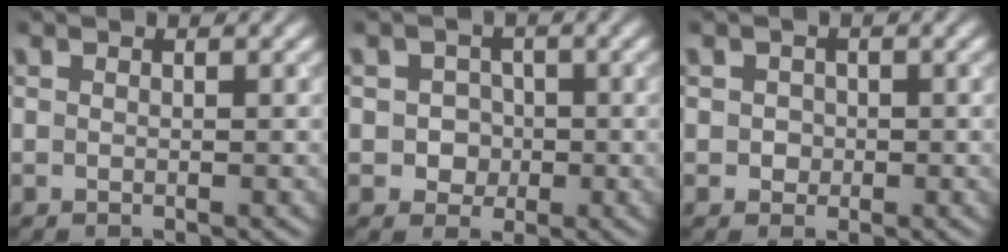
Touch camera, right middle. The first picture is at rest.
{"total": 2.3, "force": [-0.3, 2.1, 0.7], "torque": [0.011, 0.000, -0.010]}
{"total": 1.2, "force": [0.0, 1.1, 0.3], "torque": [0.003, -0.001, 0.000]}